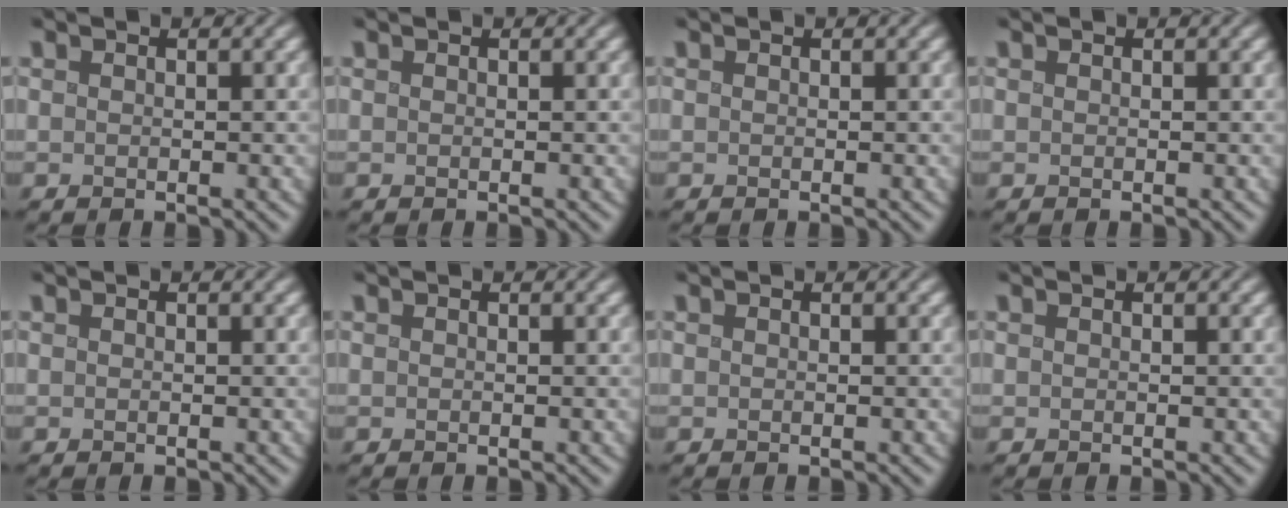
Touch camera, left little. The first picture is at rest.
{"total": 0.0}
{"total": 0.0}
{"total": 0.0}
{"total": 0.0}
{"total": 0.0}
{"total": 0.0}
{"total": 0.0}